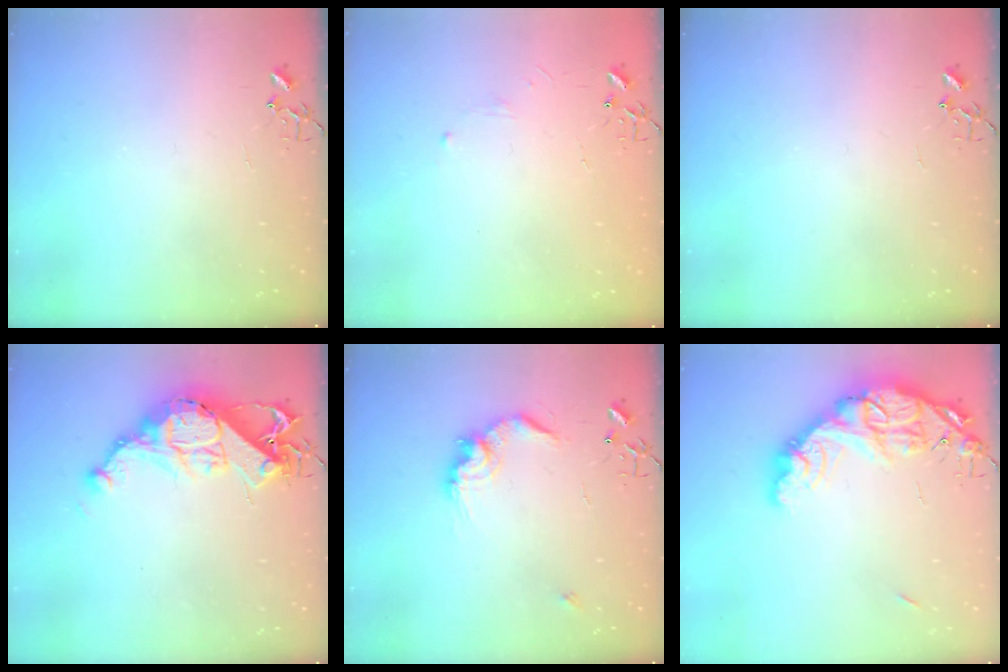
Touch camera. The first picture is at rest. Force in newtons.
{"total": 2.8, "press": 2.8, "slide": 0.5}
{"total": 0.0}
{"total": 15.2, "press": 15.1, "slide": 1.2}
{"total": 14.2, "press": 14.1, "slide": 0.9}
{"total": 20.6, "press": 20.5, "slide": 1.7}